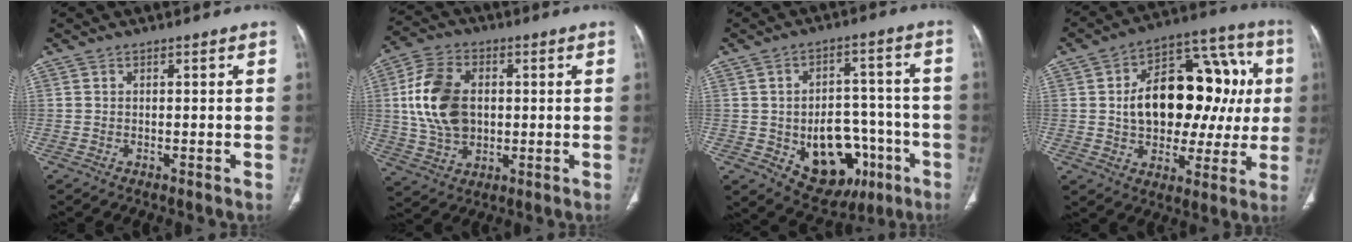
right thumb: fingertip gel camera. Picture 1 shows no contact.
{"total": 14.3, "force": [1.4, 9.8, 10.4], "torque": [-0.186, 0.007, 0.029]}
{"total": 17.0, "force": [-5.7, 11.5, 11.1], "torque": [-0.112, 0.040, -0.064]}
{"total": 23.8, "force": [2.3, 14.8, 18.5], "torque": [-0.231, 0.040, 0.039]}